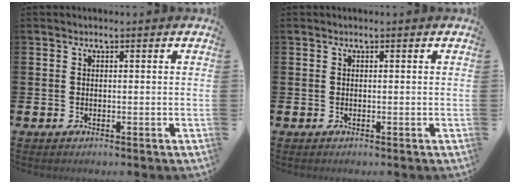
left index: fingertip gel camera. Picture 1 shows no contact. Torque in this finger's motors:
{"motor_torque": [0.00, 0.00, 0.01, 0.00]}